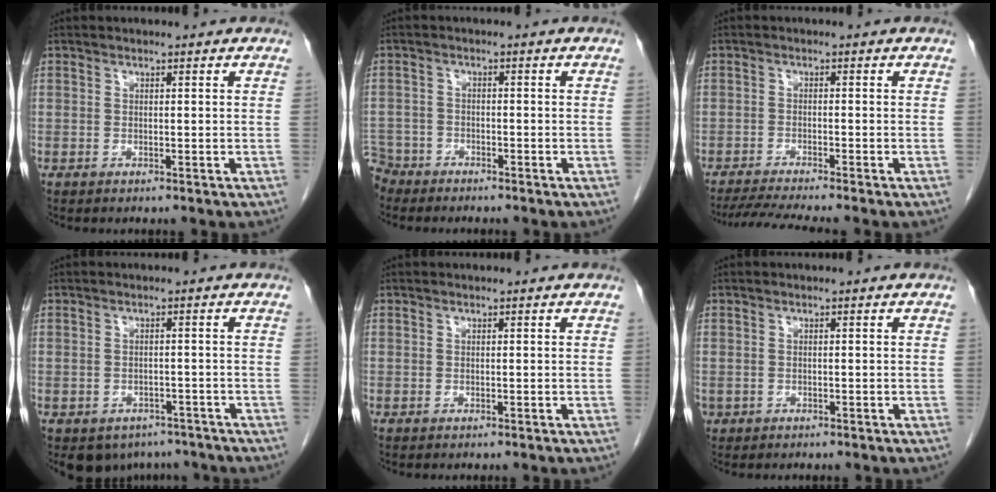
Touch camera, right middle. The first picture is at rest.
{"total": 4.8, "force": [-4.3, 2.1, -0.4], "torque": [0.008, -0.004, -0.086]}
{"total": 6.1, "force": [-5.3, -1.2, 2.7], "torque": [-0.046, -0.022, -0.090]}
{"total": 6.1, "force": [-4.7, 3.8, 1.0], "torque": [-0.006, 0.004, -0.059]}
{"total": 0.0}
{"total": 0.7, "force": [-0.2, 0.6, 0.1], "torque": [-0.006, 0.003, 0.001]}